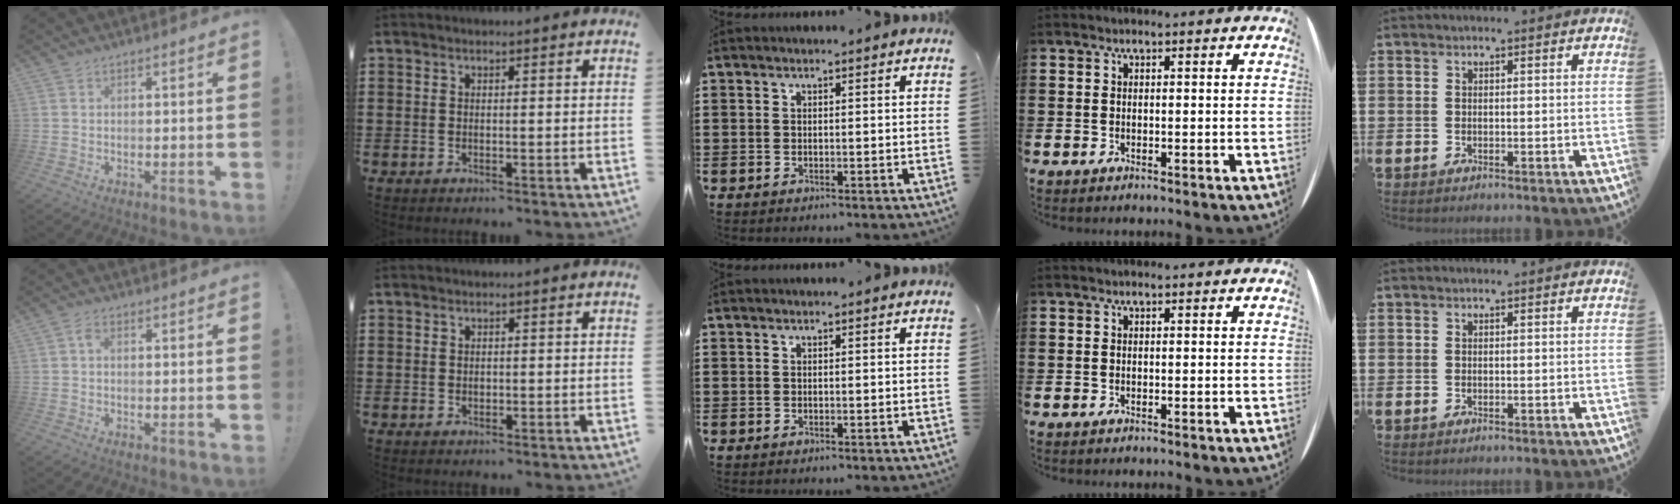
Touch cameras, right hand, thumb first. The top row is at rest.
{"thumb": {"total": 1.5, "force": [0.2, 1.0, 1.1], "torque": [-0.020, 0.003, 0.001]}, "index": {"total": 0.6, "force": [0.1, 0.5, 0.3], "torque": [-0.008, 0.000, 0.004]}}